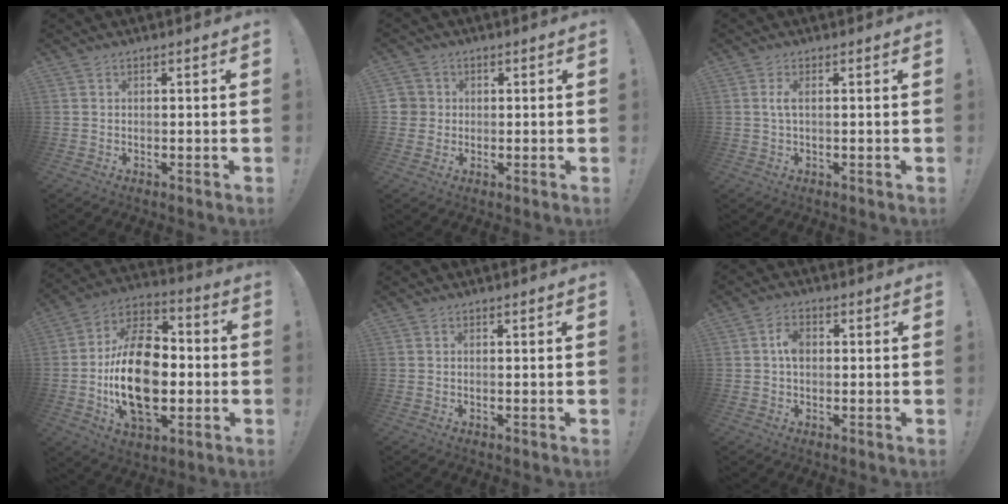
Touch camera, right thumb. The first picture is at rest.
{"total": 3.8, "force": [0.3, 3.7, 0.8], "torque": [-0.015, 0.001, 0.004]}
{"total": 2.4, "force": [0.1, 0.4, 2.4], "torque": [-0.049, 0.003, 0.002]}
{"total": 23.4, "force": [-3.0, 14.5, 18.1], "torque": [-0.332, 0.014, -0.048]}
{"total": 0.0}
{"total": 4.5, "force": [0.2, 3.1, 3.3], "torque": [-0.048, 0.007, 0.003]}